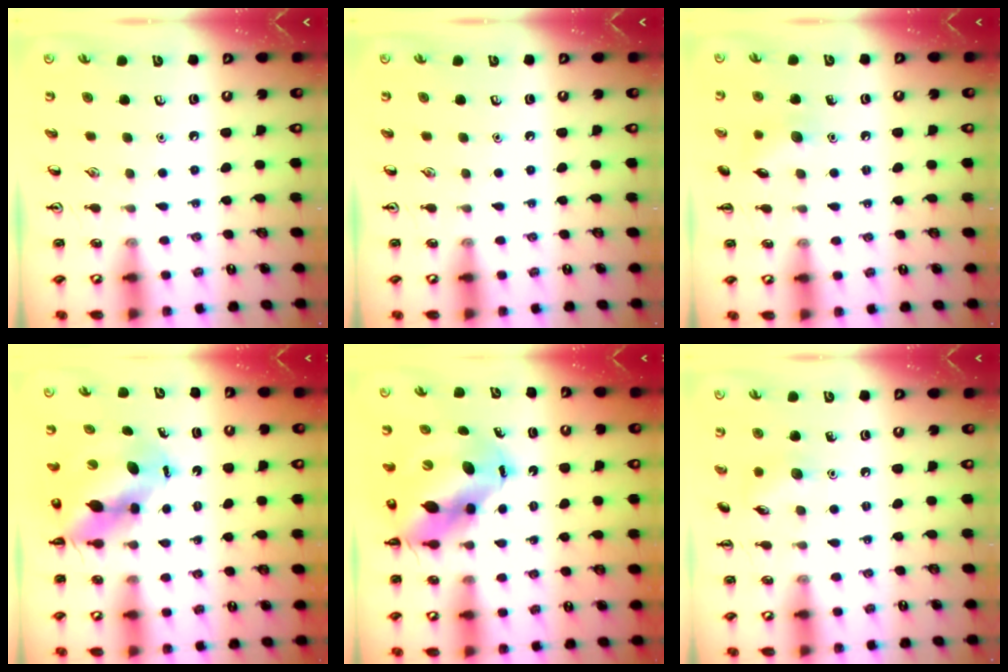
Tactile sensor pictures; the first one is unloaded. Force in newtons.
{"total": 0.0}
{"total": 8.3, "press": 8.1, "slide": 1.8}
{"total": 9.7, "press": 9.3, "slide": 2.6}
{"total": 12.4, "press": 11.9, "slide": 3.3}
{"total": 6.0, "press": 5.8, "slide": 1.5}